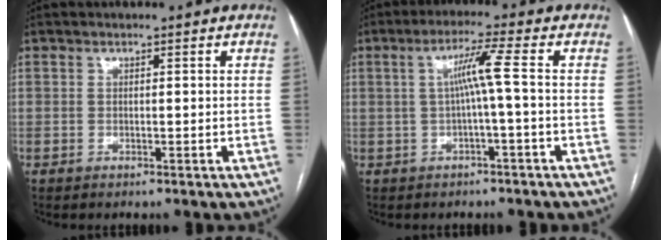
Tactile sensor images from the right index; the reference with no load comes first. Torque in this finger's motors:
{"motor_torque": [0.39, 0.36, 0.14, 0.08]}